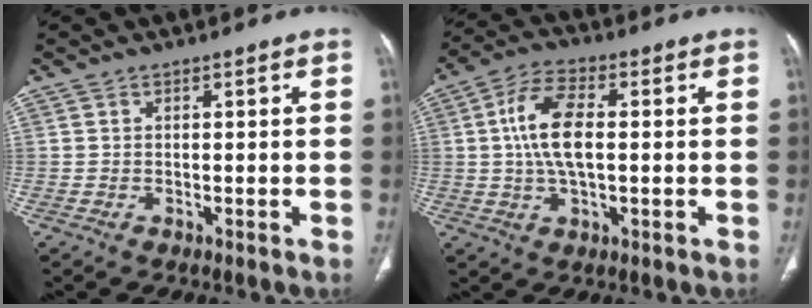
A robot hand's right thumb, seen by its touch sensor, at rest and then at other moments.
{"total": 10.3, "force": [0.7, 4.7, 9.2], "torque": [-0.182, 0.012, 0.011]}